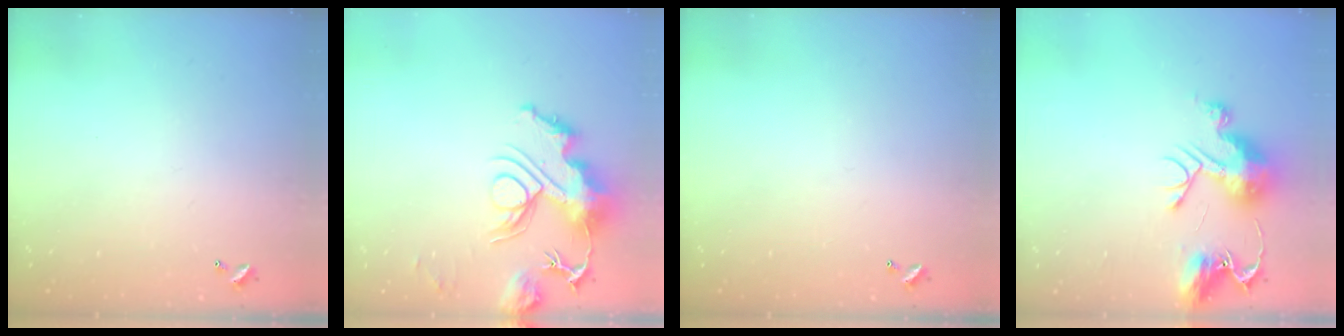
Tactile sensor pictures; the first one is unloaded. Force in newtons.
{"total": 13.9, "press": 13.8, "slide": 1.5}
{"total": 0.0}
{"total": 12.0, "press": 12.0, "slide": 1.1}